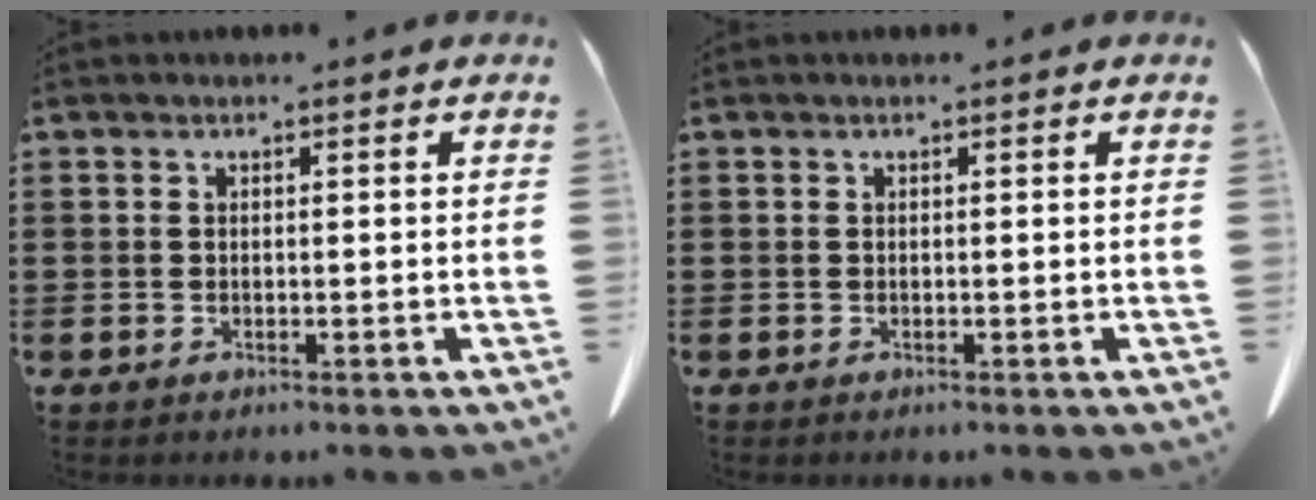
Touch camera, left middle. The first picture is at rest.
{"total": 0.0}